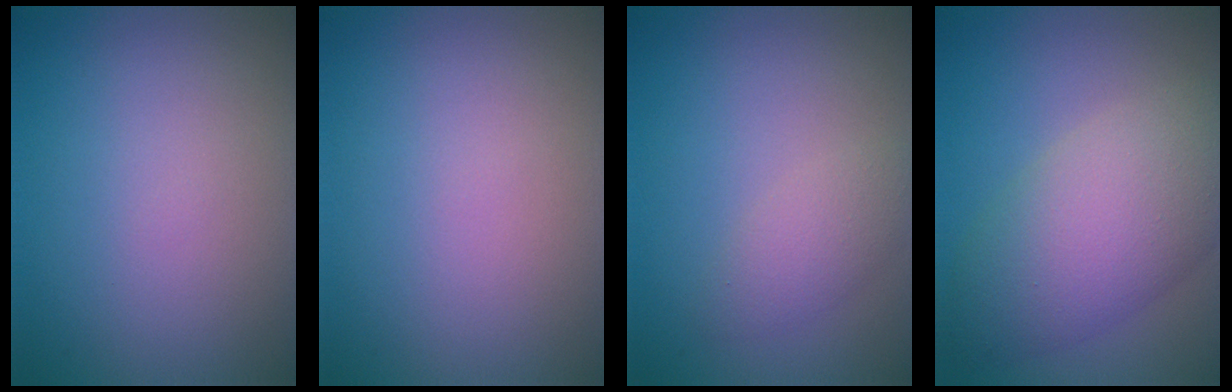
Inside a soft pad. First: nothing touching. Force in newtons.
{"total": 0.0}
{"total": 2.1, "press": 2.1, "slide": 0.1}
{"total": 7.8, "press": 7.8, "slide": 0.2}